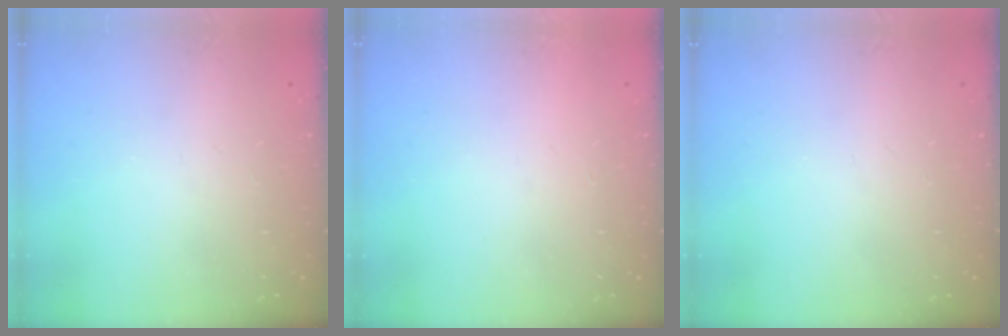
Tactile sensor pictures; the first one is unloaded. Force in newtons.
{"total": 1.5, "press": 1.5, "slide": 0.1}
{"total": 0.0}